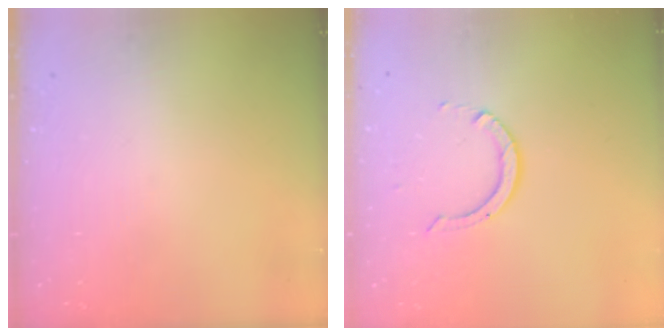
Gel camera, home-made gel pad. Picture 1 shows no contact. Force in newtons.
{"total": 6.7, "press": 6.7, "slide": 0.5}